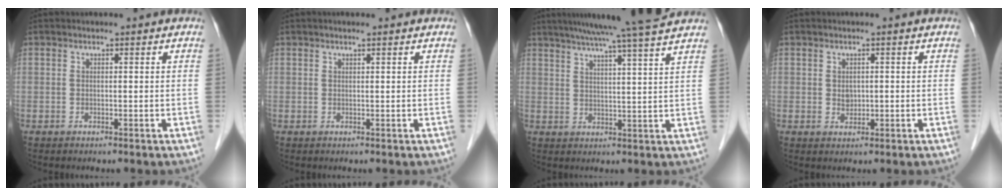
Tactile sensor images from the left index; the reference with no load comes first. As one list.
[{"total": 0.9, "force": [0.8, 0.0, 0.5], "torque": [-0.006, 0.007, 0.016]}, {"total": 14.3, "force": [11.9, -1.3, 7.7], "torque": [-0.124, 0.018, 0.159]}, {"total": 1.4, "force": [0.2, 1.1, 0.8], "torque": [-0.011, 0.002, 0.008]}]